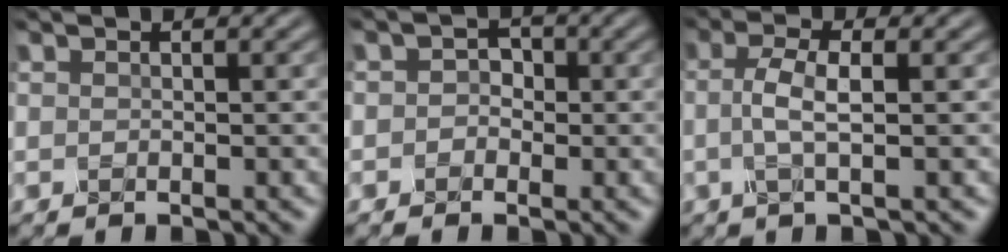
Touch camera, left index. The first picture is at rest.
{"total": 1.7, "force": [-0.5, 1.5, 0.6], "torque": [0.002, 0.004, -0.018]}
{"total": 2.7, "force": [-0.5, 0.5, 2.6], "torque": [-0.056, 0.005, -0.013]}